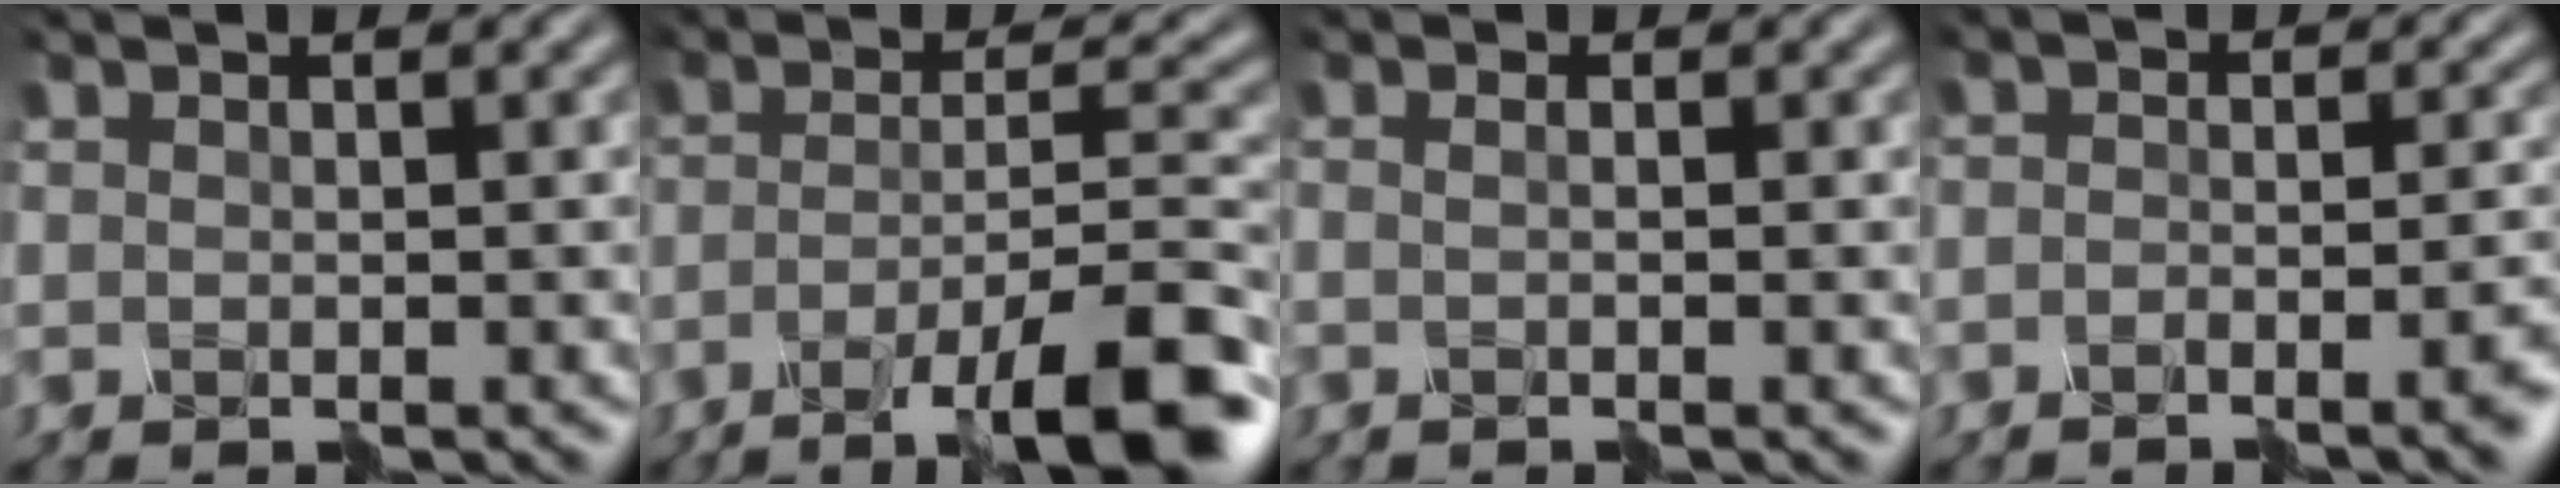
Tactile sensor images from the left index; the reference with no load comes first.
{"total": 9.6, "force": [-6.6, 1.1, 6.9], "torque": [-0.106, 0.008, -0.110]}
{"total": 0.8, "force": [-0.3, -0.7, -0.1], "torque": [0.010, 0.007, -0.009]}
{"total": 4.1, "force": [-3.7, 0.4, 1.7], "torque": [-0.020, -0.001, -0.053]}